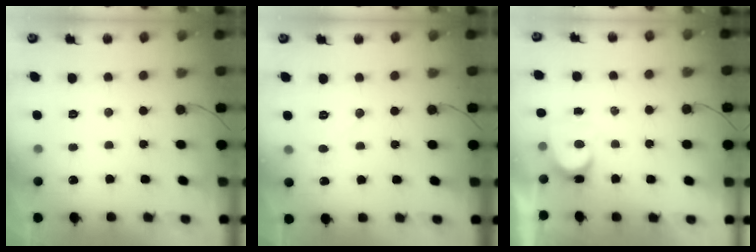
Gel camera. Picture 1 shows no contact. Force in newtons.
{"total": 5.0, "press": 5.0, "slide": 0.4}
{"total": 4.2, "press": 4.2, "slide": 0.3}